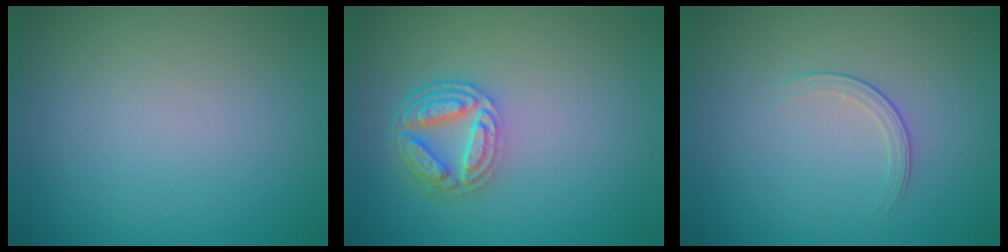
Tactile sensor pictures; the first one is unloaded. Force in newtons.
{"total": 4.7, "press": 3.6, "slide": 2.9}
{"total": 1.5, "press": 0.7, "slide": 1.4}